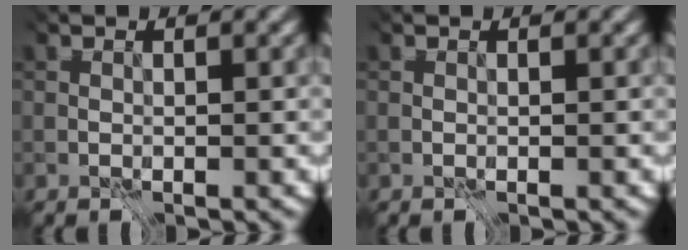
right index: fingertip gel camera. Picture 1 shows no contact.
{"total": 0.0}